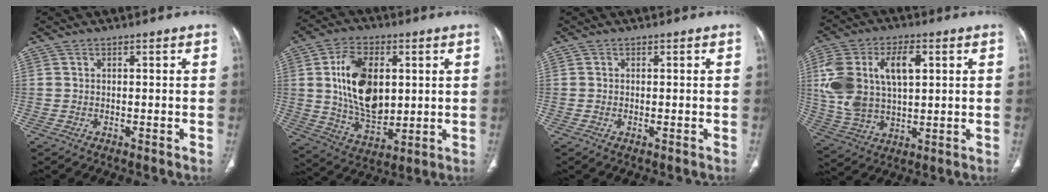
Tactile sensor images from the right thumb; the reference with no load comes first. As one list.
[{"total": 16.3, "force": [2.9, 9.9, 12.6], "torque": [-0.196, -0.016, 0.059]}, {"total": 0.6, "force": [-0.2, 0.2, 0.5], "torque": [-0.011, -0.002, -0.003]}, {"total": 17.2, "force": [4.0, 9.9, 13.5], "torque": [-0.263, 0.004, 0.081]}]